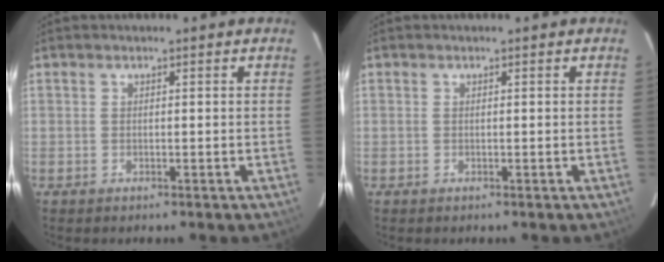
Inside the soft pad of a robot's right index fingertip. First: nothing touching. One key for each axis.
{"total": 0.0}